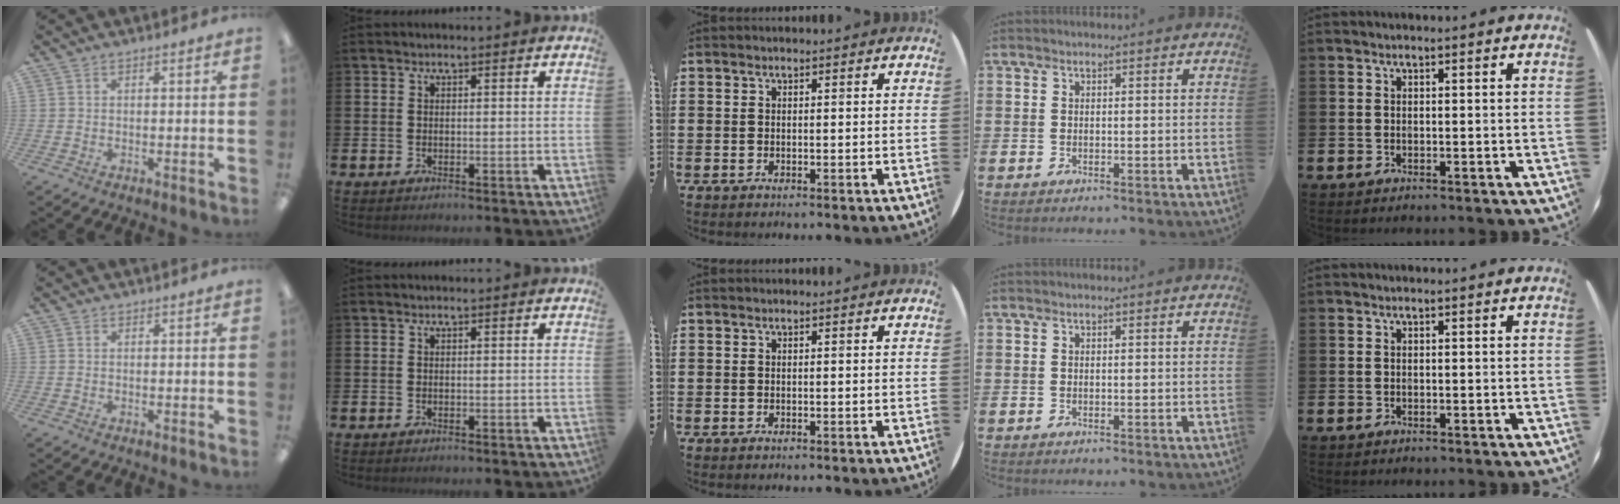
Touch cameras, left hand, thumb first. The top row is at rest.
{}